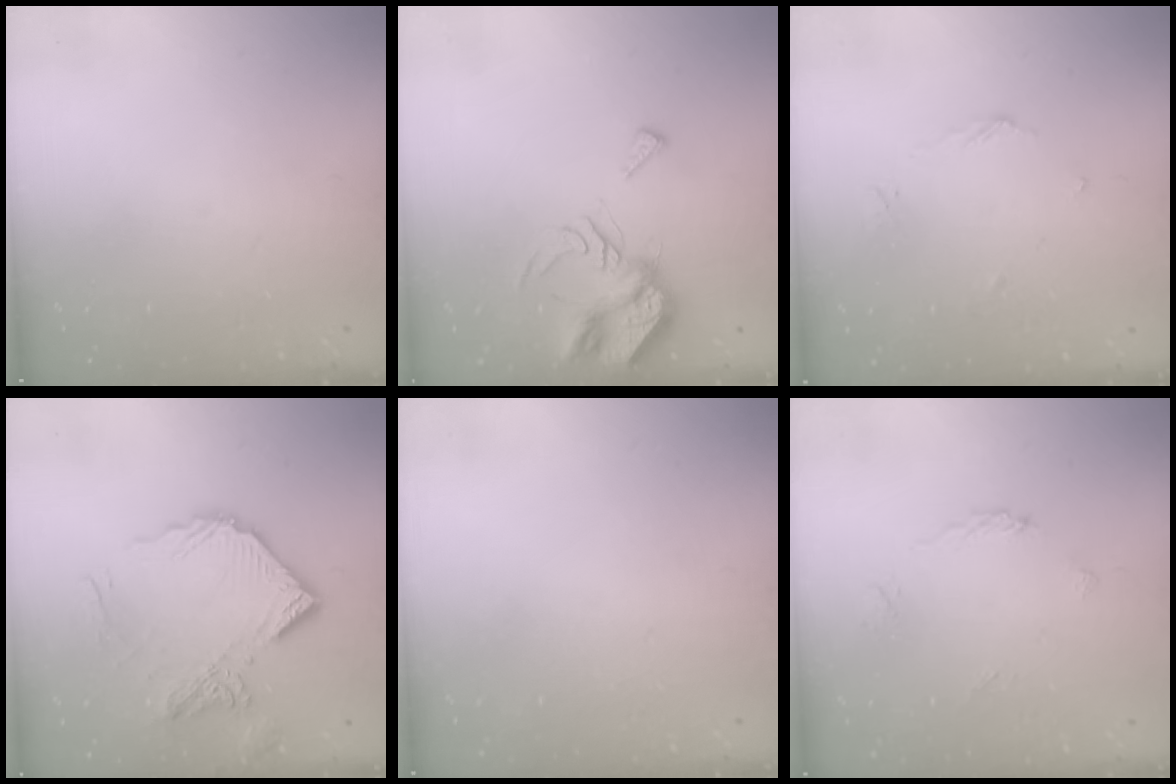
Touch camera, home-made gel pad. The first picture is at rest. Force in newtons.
{"total": 8.8, "press": 8.8, "slide": 1.0}
{"total": 3.7, "press": 3.6, "slide": 0.4}
{"total": 15.1, "press": 15.0, "slide": 1.9}
{"total": 1.8, "press": 1.8, "slide": 0.1}
{"total": 2.7, "press": 2.7, "slide": 0.2}